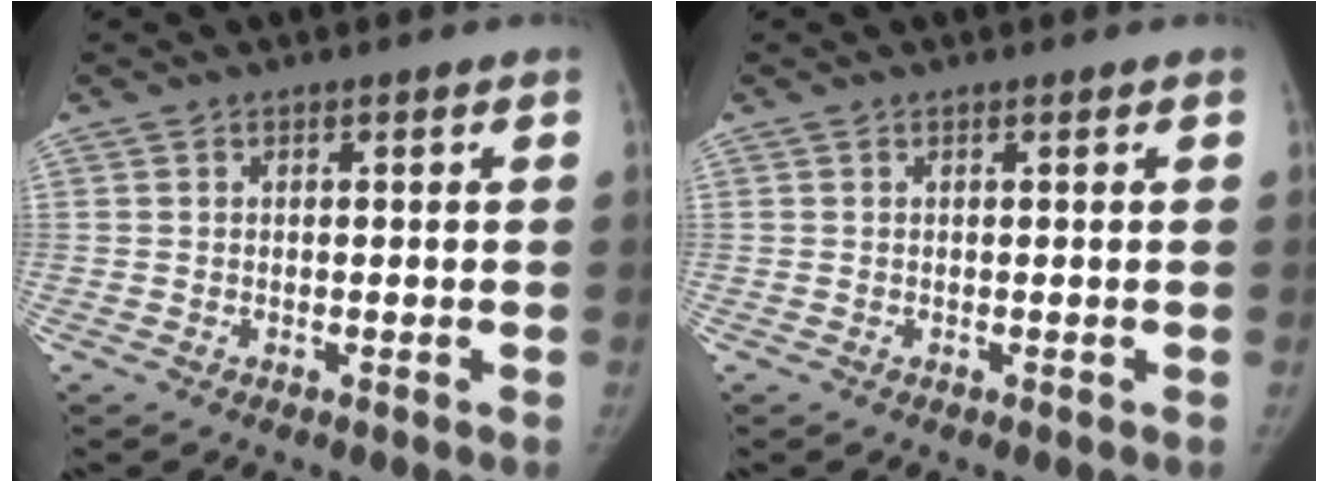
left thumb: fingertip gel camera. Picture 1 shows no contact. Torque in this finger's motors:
{"motor_torque": [0.00, 0.00, 0.36, -0.25, 0.02]}